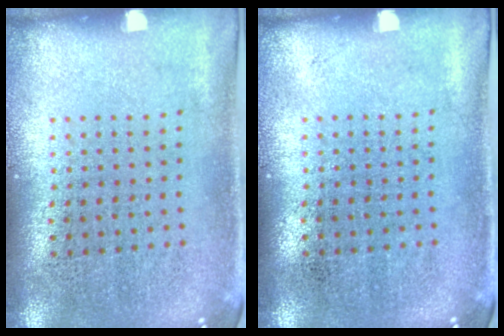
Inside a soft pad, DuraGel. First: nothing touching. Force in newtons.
{"total": 0.0}